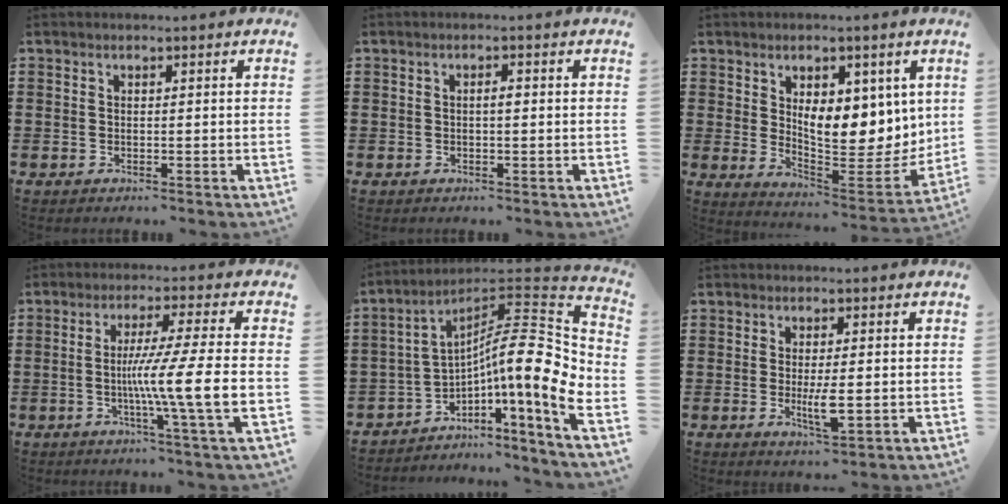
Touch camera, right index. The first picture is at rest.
{"total": 1.2, "force": [0.0, 0.3, 1.1], "torque": [-0.022, -0.001, -0.001]}
{"total": 8.4, "force": [3.7, 4.8, 5.8], "torque": [-0.080, -0.037, 0.063]}
{"total": 10.6, "force": [-1.9, -1.1, 10.3], "torque": [-0.185, -0.017, -0.041]}
{"total": 13.0, "force": [-1.5, 2.0, 12.8], "torque": [-0.202, -0.036, -0.045]}
{"total": 4.3, "force": [-0.7, 1.0, 4.1], "torque": [-0.078, -0.005, -0.013]}